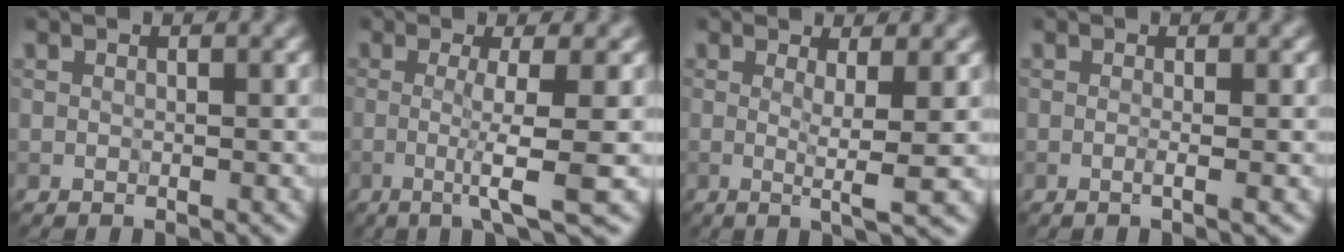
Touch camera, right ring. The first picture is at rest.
{"total": 4.6, "force": [-0.8, 0.5, 4.5], "torque": [-0.075, -0.003, -0.021]}
{"total": 3.8, "force": [0.2, 0.5, 3.7], "torque": [-0.064, -0.007, 0.000]}
{"total": 1.6, "force": [0.1, 0.7, 1.4], "torque": [0.001, -0.003, -0.018]}